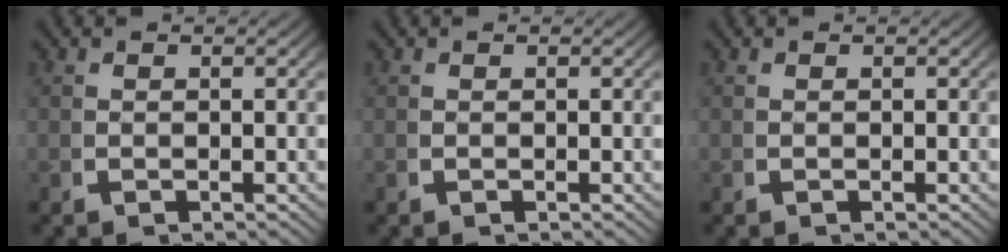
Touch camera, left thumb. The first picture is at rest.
{"total": 0.0}
{"total": 0.0}